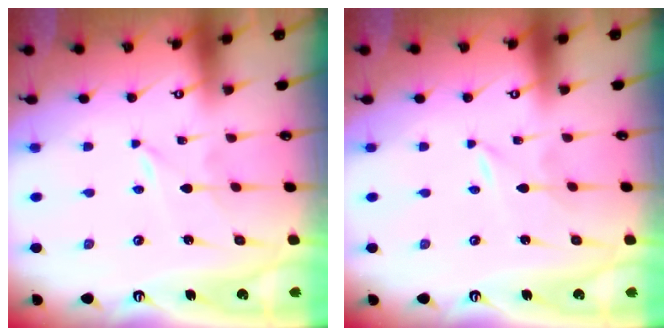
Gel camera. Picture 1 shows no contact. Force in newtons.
{"total": 0.0}